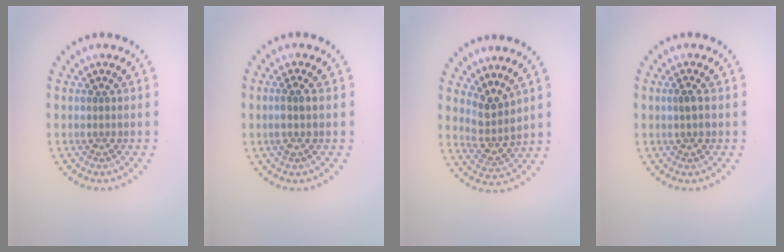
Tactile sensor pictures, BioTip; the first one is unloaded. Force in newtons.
{"total": 1.1, "press": 0.9, "slide": 0.7}
{"total": 2.7, "press": 2.0, "slide": 1.8}
{"total": 1.1, "press": 1.1, "slide": 0.3}